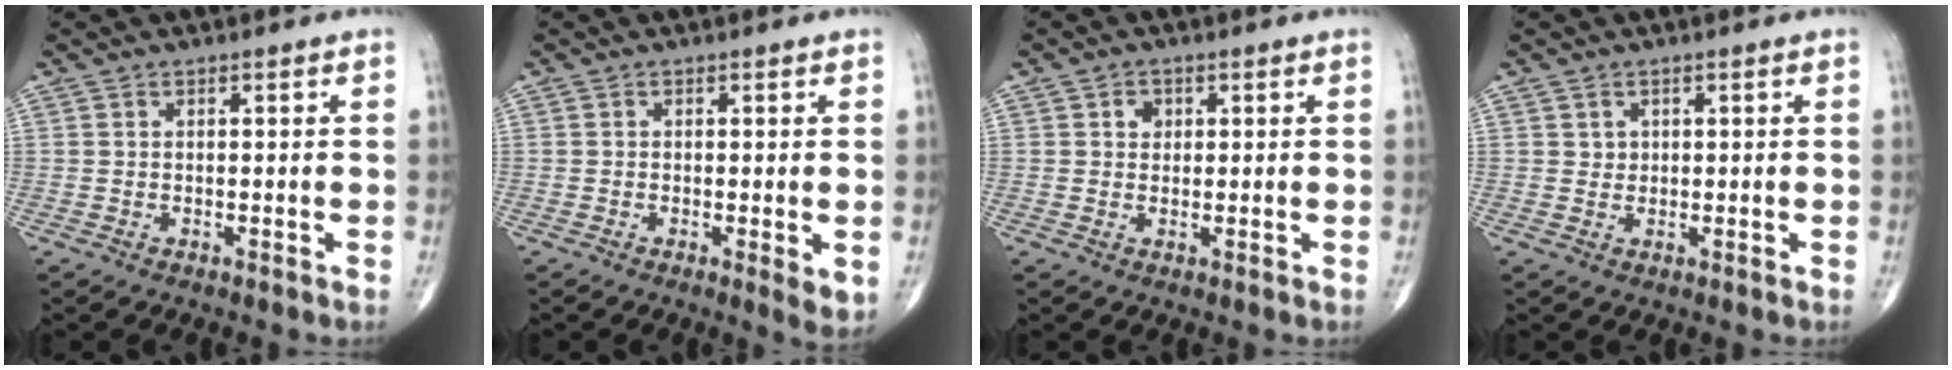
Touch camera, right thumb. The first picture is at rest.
{"total": 3.1, "force": [-0.5, 0.8, 3.0], "torque": [-0.046, -0.011, -0.012]}
{"total": 2.1, "force": [0.7, 1.8, 0.9], "torque": [-0.004, -0.001, 0.008]}
{"total": 1.4, "force": [0.5, 1.2, 0.3], "torque": [0.004, -0.001, 0.007]}